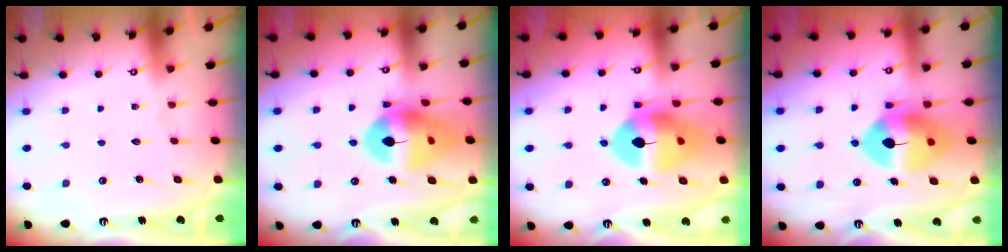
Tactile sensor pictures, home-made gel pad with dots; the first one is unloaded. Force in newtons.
{"total": 16.7, "press": 16.6, "slide": 2.4}
{"total": 14.5, "press": 14.3, "slide": 1.9}
{"total": 13.1, "press": 12.9, "slide": 2.5}